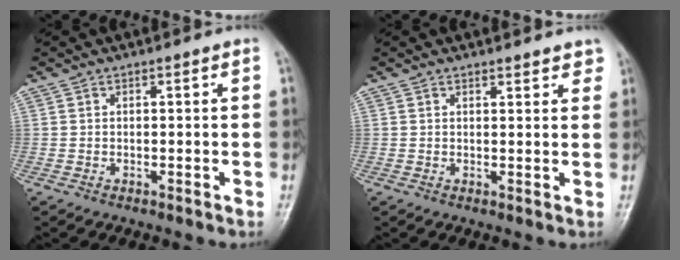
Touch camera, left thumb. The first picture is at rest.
{"total": 3.1, "force": [2.7, 1.1, 1.0], "torque": [0.012, -0.011, 0.025]}